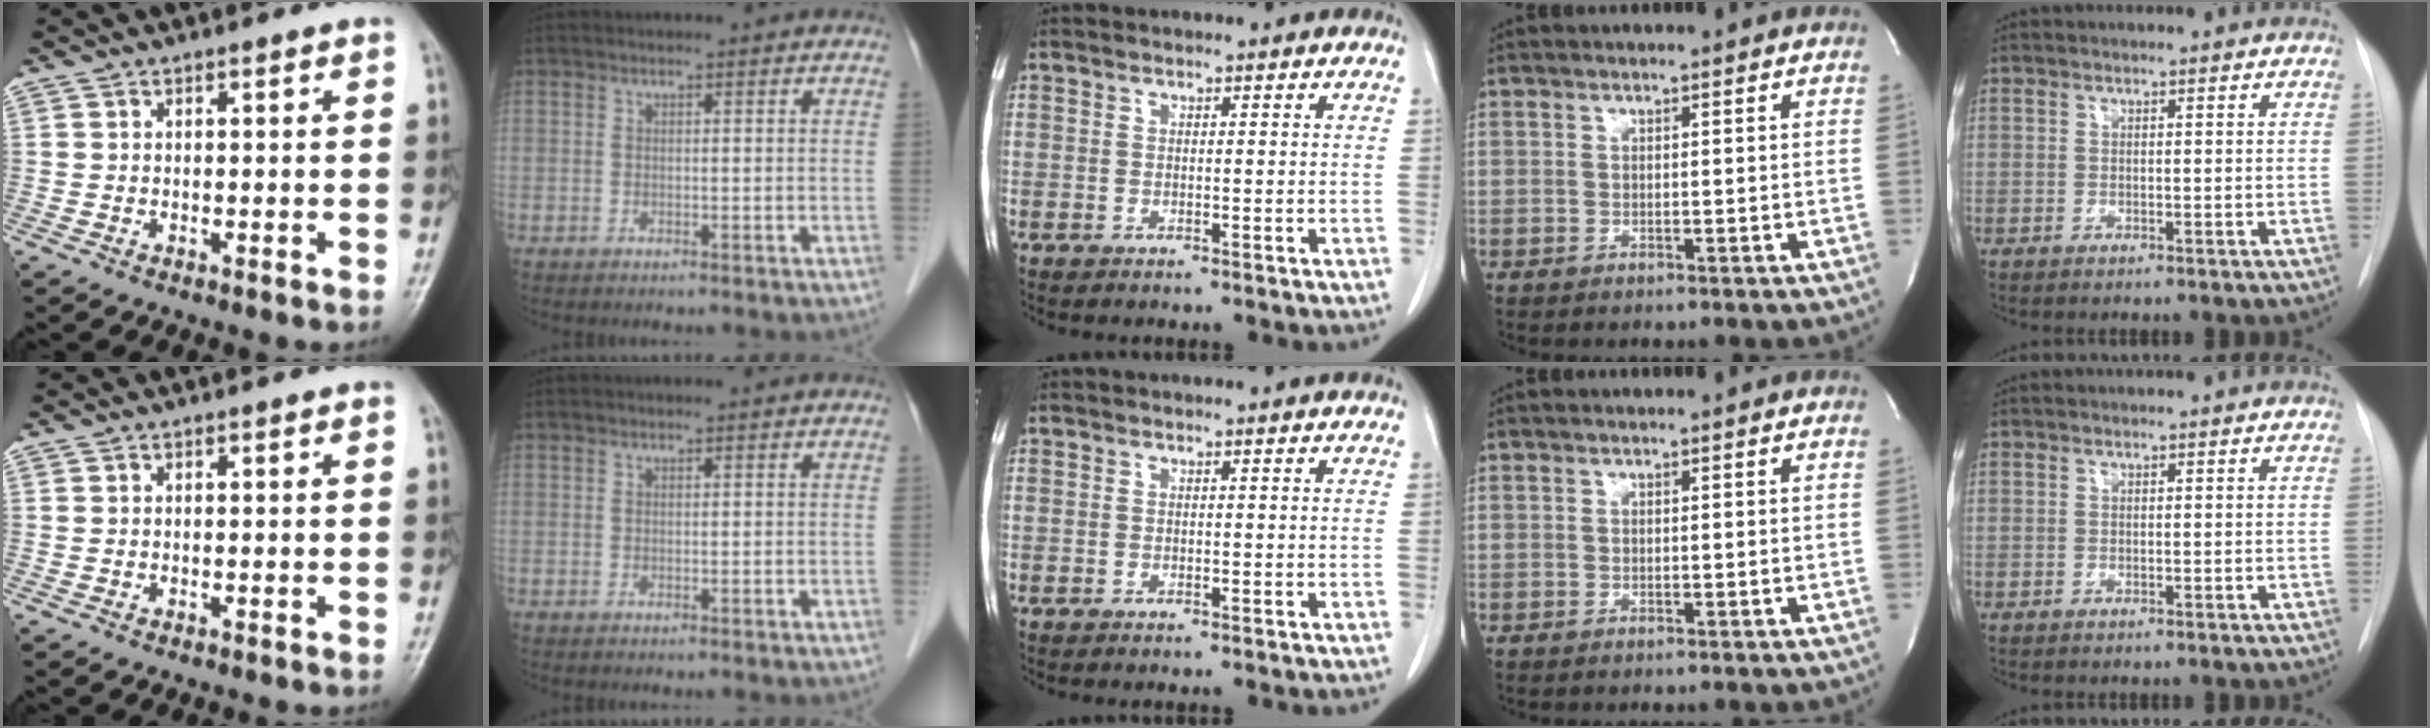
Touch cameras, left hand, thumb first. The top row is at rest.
{}